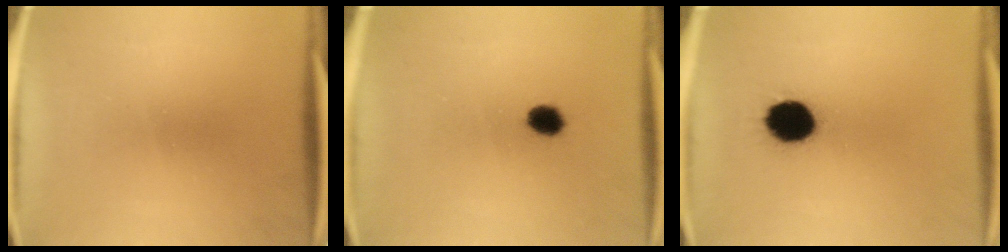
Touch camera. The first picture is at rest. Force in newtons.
{"total": 4.1}
{"total": 11.1}